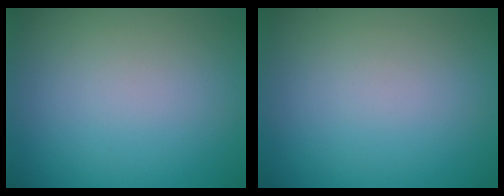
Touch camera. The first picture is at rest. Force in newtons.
{"total": 0.0}